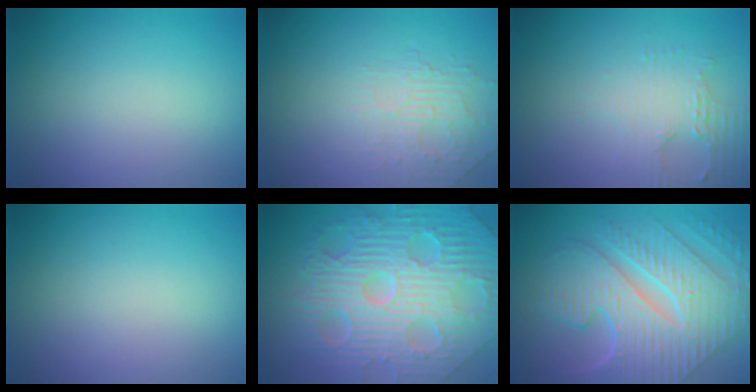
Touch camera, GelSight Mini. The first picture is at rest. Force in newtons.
{"total": 2.0, "press": 0.8, "slide": 1.8}
{"total": 2.7, "press": 2.4, "slide": 1.3}
{"total": 0.0}
{"total": 11.9, "press": 7.7, "slide": 9.0}
{"total": 10.4, "press": 7.3, "slide": 7.4}